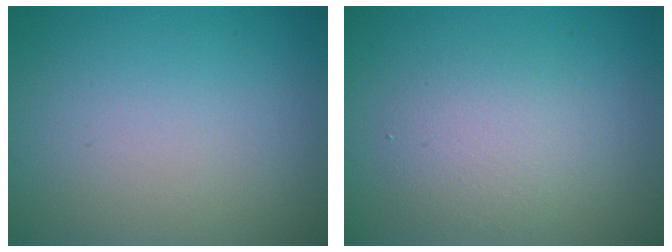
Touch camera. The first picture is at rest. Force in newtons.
{"total": 2.8, "press": 2.8, "slide": 0.2}